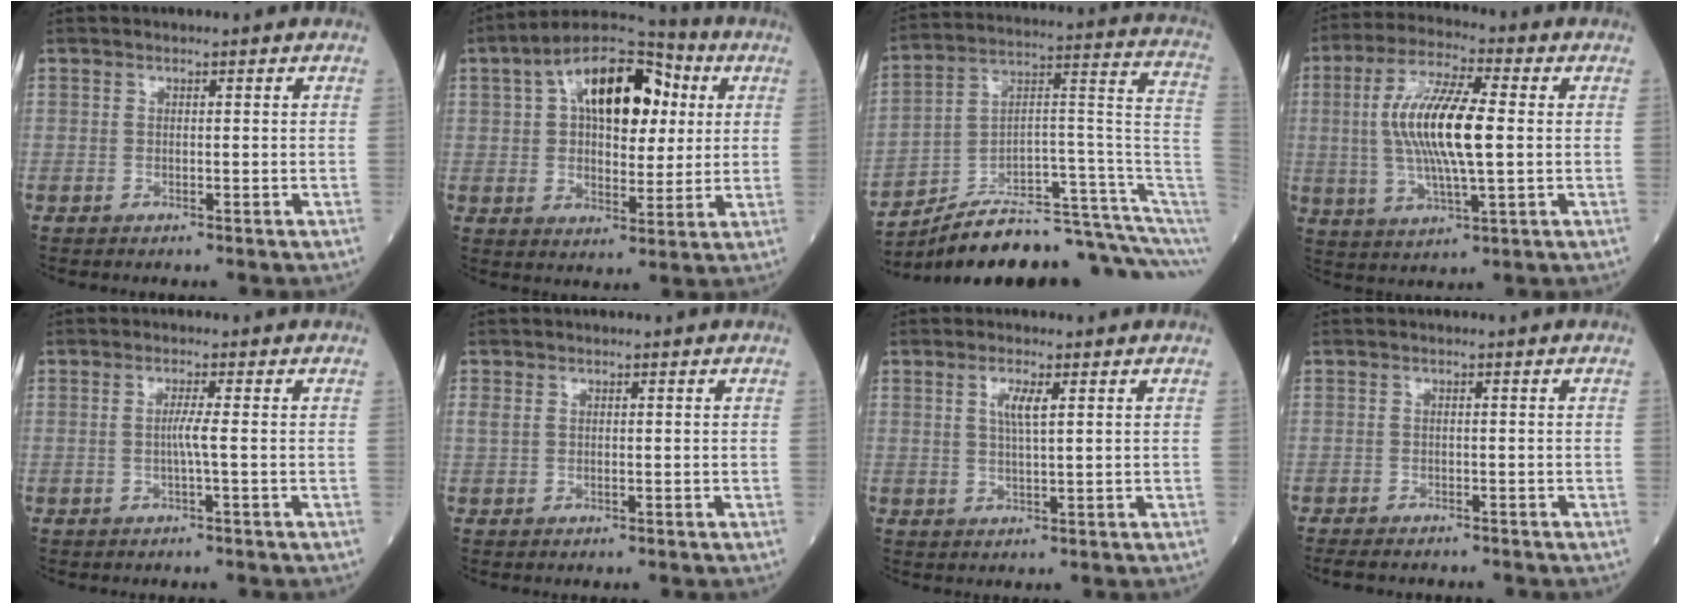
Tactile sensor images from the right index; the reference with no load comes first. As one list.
[{"total": 15.9, "force": [4.7, 7.6, 13.2], "torque": [-0.213, 0.040, 0.071]}, {"total": 19.8, "force": [-16.0, 1.3, 11.5], "torque": [-0.115, 0.069, -0.245]}, {"total": 13.2, "force": [0.7, 2.5, 13.0], "torque": [-0.261, 0.005, 0.012]}, {"total": 2.0, "force": [-0.3, -0.5, 1.9], "torque": [-0.038, -0.001, -0.008]}, {"total": 1.2, "force": [0.2, 0.8, 0.9], "torque": [-0.029, 0.007, 0.008]}, {"total": 3.2, "force": [1.1, 0.4, 3.0], "torque": [-0.062, 0.000, 0.020]}, {"total": 5.2, "force": [-4.5, 1.5, 2.1], "torque": [-0.031, -0.008, -0.061]}]